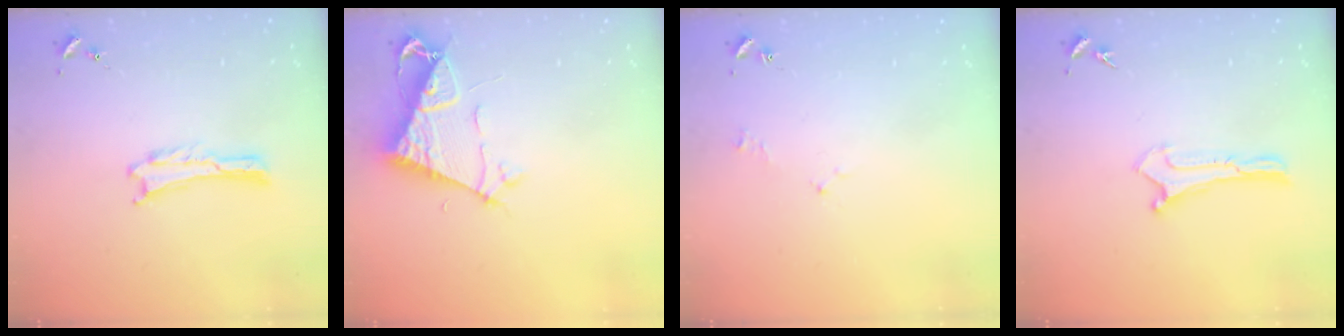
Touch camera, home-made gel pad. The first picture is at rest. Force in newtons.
{"total": 7.0, "press": 7.0, "slide": 0.5}
{"total": 1.6, "press": 1.5, "slide": 0.3}
{"total": 0.0}